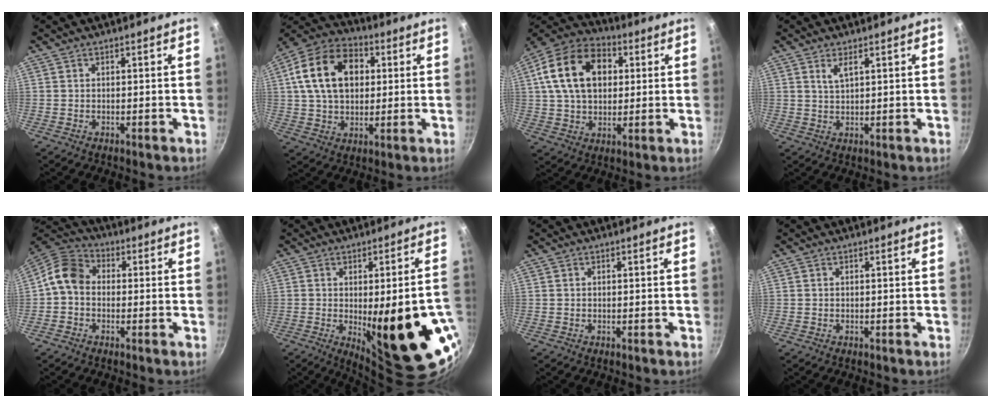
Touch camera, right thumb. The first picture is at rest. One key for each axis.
{"total": 17.5, "fx": 3.8, "fy": 12.2, "fz": 11.9, "tx": -0.184, "ty": 0.020, "tz": 0.051}
{"total": 18.5, "fx": 4.2, "fy": 12.8, "fz": 12.6, "tx": -0.198, "ty": 0.019, "tz": 0.060}
{"total": 2.8, "fx": 1.4, "fy": 1.0, "fz": 2.2, "tx": -0.039, "ty": -0.005, "tz": 0.031}
{"total": 7.7, "fx": -0.4, "fy": 6.2, "fz": 4.6, "tx": -0.073, "ty": 0.027, "tz": -0.030}
{"total": 21.0, "fx": -4.2, "fy": 6.1, "fz": 19.6, "tx": -0.230, "ty": -0.017, "tz": -0.033}
{"total": 0.0}
{"total": 0.0}